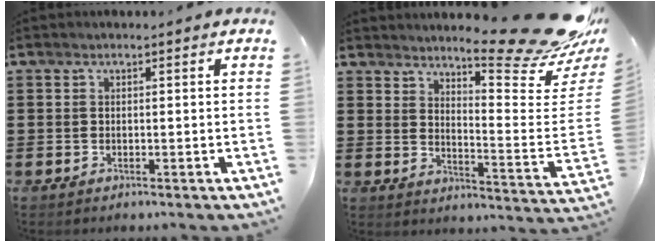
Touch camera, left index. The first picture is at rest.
{"total": 13.4, "force": [11.4, 0.7, 6.9], "torque": [-0.108, -0.087, 0.186]}